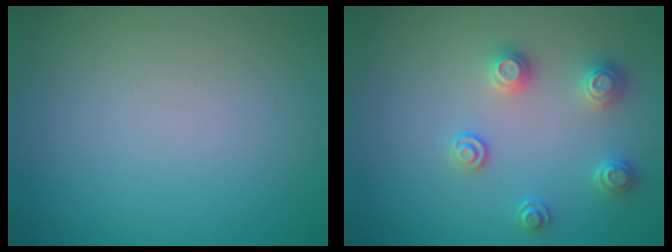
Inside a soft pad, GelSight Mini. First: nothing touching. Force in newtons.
{"total": 2.6, "press": 2.6, "slide": 0.1}